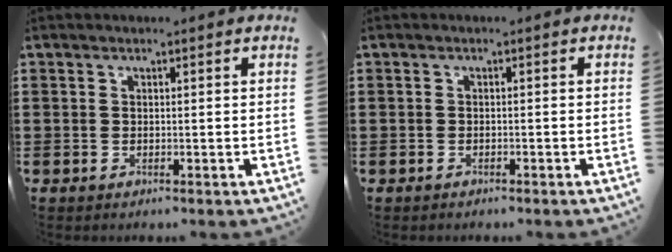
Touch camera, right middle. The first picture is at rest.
{"total": 0.6, "force": [-0.6, 0.2, 0.1], "torque": [-0.004, -0.002, -0.012]}